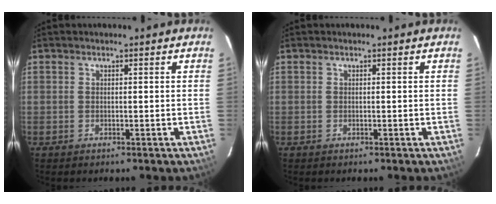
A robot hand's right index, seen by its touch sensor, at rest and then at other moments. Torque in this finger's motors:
{"motor_torque": [0.00, 0.00, 0.02, -0.01]}